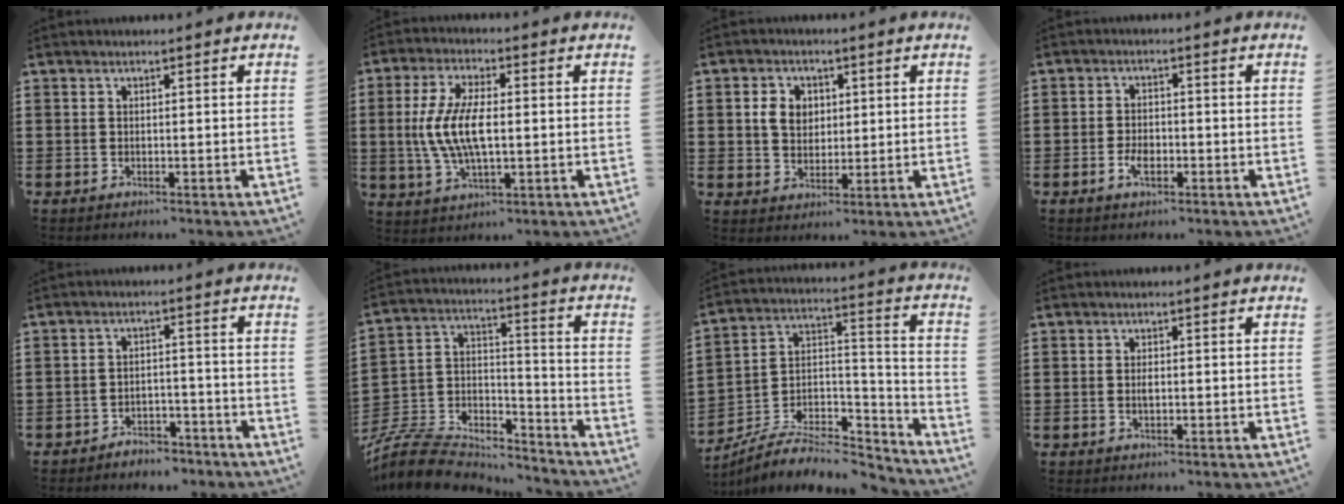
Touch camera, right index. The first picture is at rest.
{"total": 9.3, "force": [-0.3, 3.6, 8.5], "torque": [-0.203, -0.008, -0.017]}
{"total": 4.4, "force": [1.0, 3.6, 2.4], "torque": [-0.067, 0.011, 0.012]}
{"total": 3.0, "force": [-1.1, 1.5, 2.3], "torque": [-0.052, -0.003, -0.020]}
{"total": 3.4, "force": [-3.3, 0.9, 0.2], "torque": [-0.009, 0.006, -0.068]}
{"total": 9.1, "force": [-8.2, 3.1, 2.4], "torque": [-0.068, 0.006, -0.165]}
{"total": 7.1, "force": [-5.7, 3.1, 2.7], "torque": [-0.050, 0.009, -0.110]}
{"total": 1.4, "force": [0.0, 0.6, 1.3], "torque": [-0.024, 0.003, -0.002]}